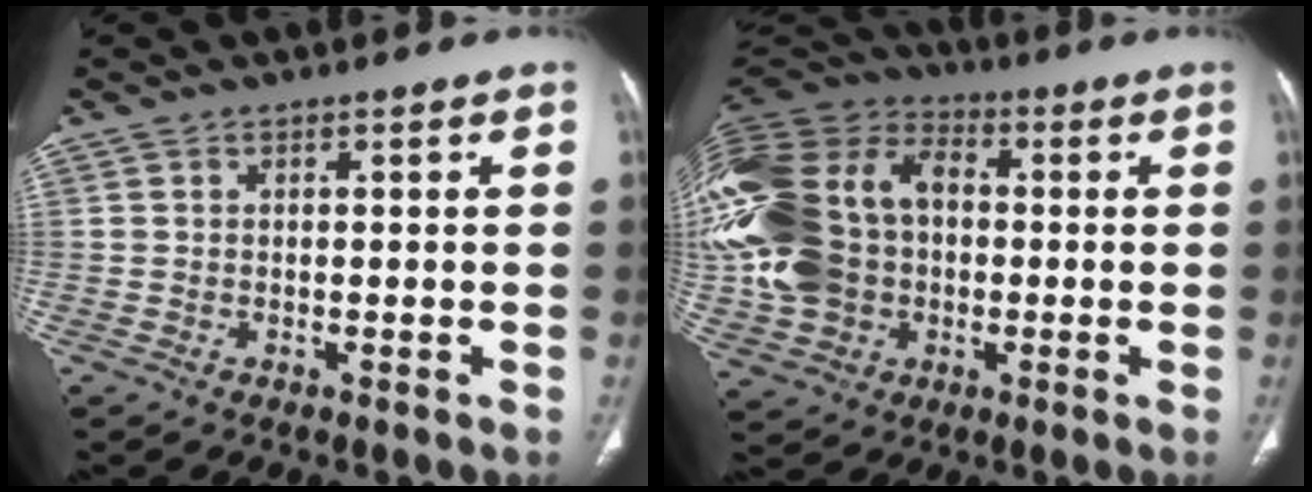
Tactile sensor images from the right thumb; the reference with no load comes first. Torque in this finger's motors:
{"motor_torque": [2.49, 2.51, 1.33, 0.68, 0.40]}